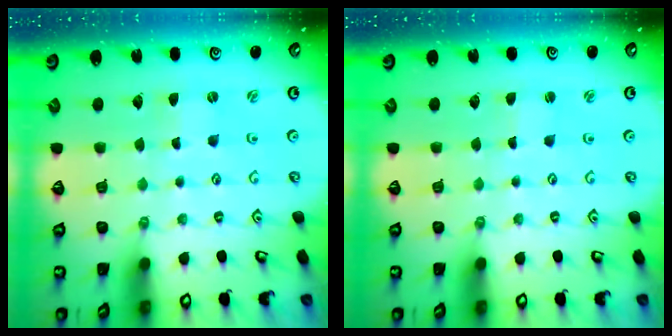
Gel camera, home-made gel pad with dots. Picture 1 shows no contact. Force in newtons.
{"total": 0.6, "press": 0.6, "slide": 0.0}